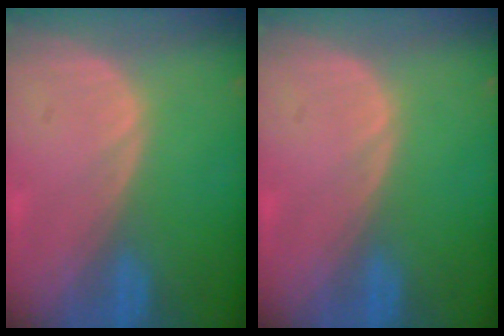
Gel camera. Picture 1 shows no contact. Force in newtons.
{"total": 0.0}